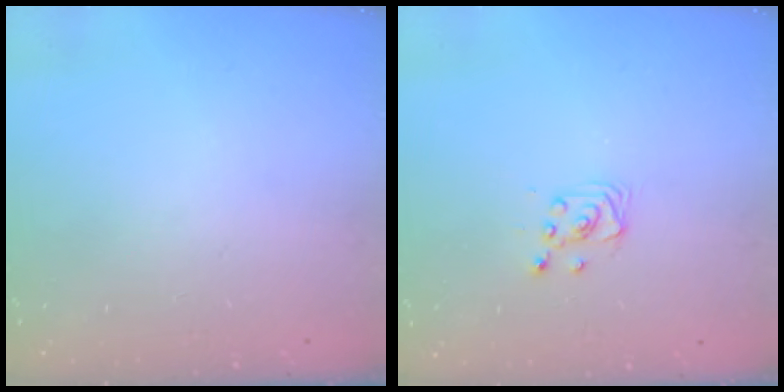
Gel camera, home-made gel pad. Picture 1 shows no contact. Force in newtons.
{"total": 2.9, "press": 2.9, "slide": 0.4}